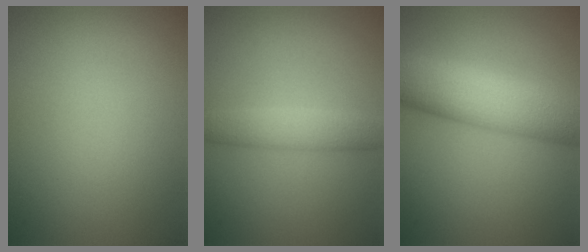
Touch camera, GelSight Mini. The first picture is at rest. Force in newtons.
{"total": 3.0, "press": 3.0, "slide": 0.1}
{"total": 8.9, "press": 8.9, "slide": 0.2}